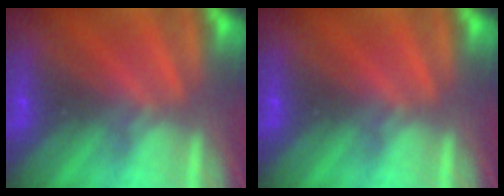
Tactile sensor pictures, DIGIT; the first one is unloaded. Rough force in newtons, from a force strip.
{"total": 0.0}